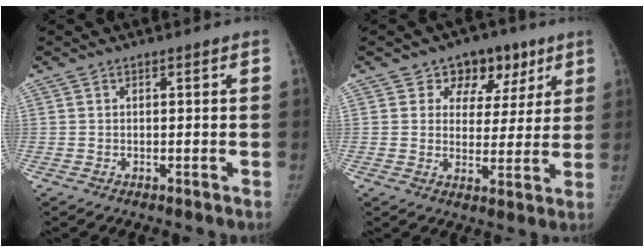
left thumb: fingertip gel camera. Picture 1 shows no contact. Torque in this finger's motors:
{"motor_torque": [-0.05, 0.16, 0.13, 0.19, -0.01]}